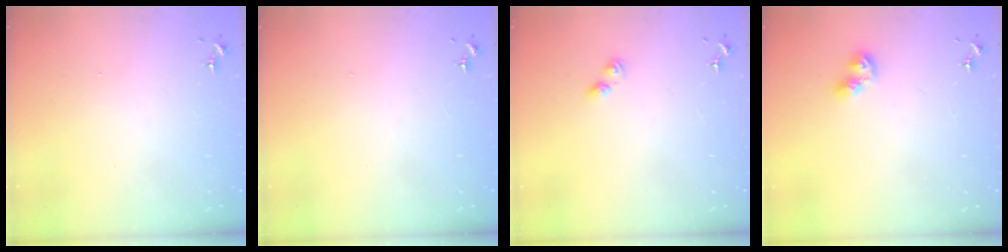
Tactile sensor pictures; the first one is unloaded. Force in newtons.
{"total": 0.0}
{"total": 2.9, "press": 2.8, "slide": 0.5}
{"total": 7.9, "press": 7.9, "slide": 0.7}